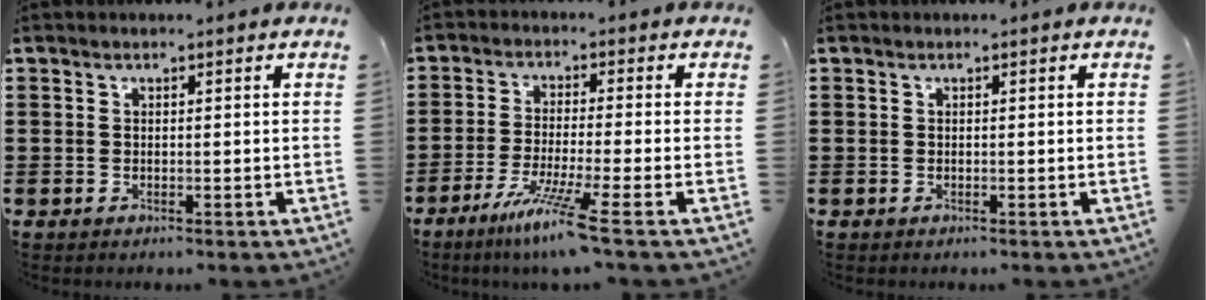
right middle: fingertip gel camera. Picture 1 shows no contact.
{"total": 7.5, "force": [-4.9, -1.0, 5.6], "torque": [-0.117, -0.023, -0.096]}
{"total": 0.0}